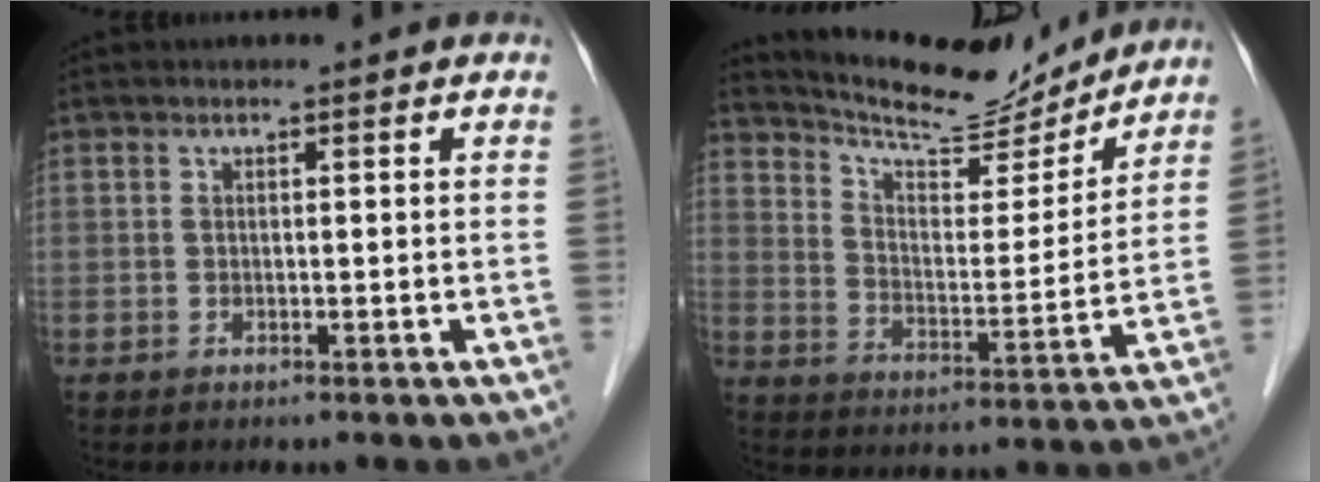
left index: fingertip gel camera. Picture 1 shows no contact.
{"total": 14.3, "force": [13.6, 2.3, 3.6], "torque": [-0.065, -0.016, 0.209]}